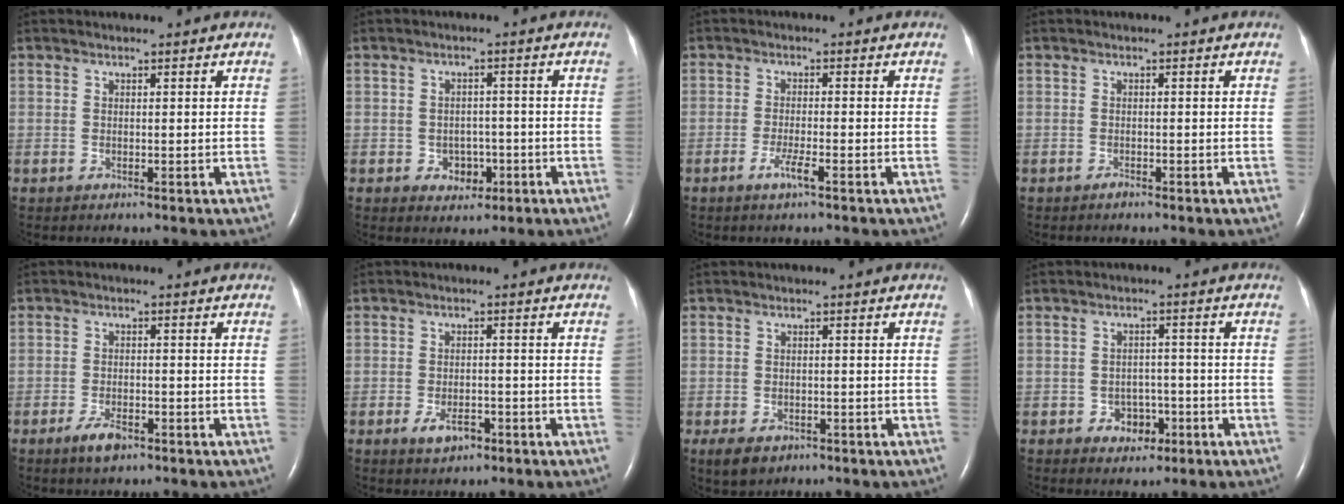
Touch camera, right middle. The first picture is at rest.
{"total": 3.7, "force": [-1.4, 2.9, 1.8], "torque": [-0.020, 0.010, -0.011]}
{"total": 2.7, "force": [-1.6, 0.1, 2.2], "torque": [-0.047, -0.004, -0.032]}
{"total": 0.6, "force": [-0.5, 0.1, 0.2], "torque": [-0.007, -0.001, -0.008]}
{"total": 3.6, "force": [-2.4, 1.4, 2.3], "torque": [-0.051, -0.001, -0.039]}
{"total": 3.8, "force": [-2.1, 1.9, 2.5], "torque": [-0.045, 0.001, -0.031]}
{"total": 4.2, "force": [-2.7, 2.7, 1.9], "torque": [-0.036, -0.003, -0.035]}
{"total": 4.0, "force": [-1.9, 3.0, 1.8], "torque": [-0.023, 0.011, -0.022]}